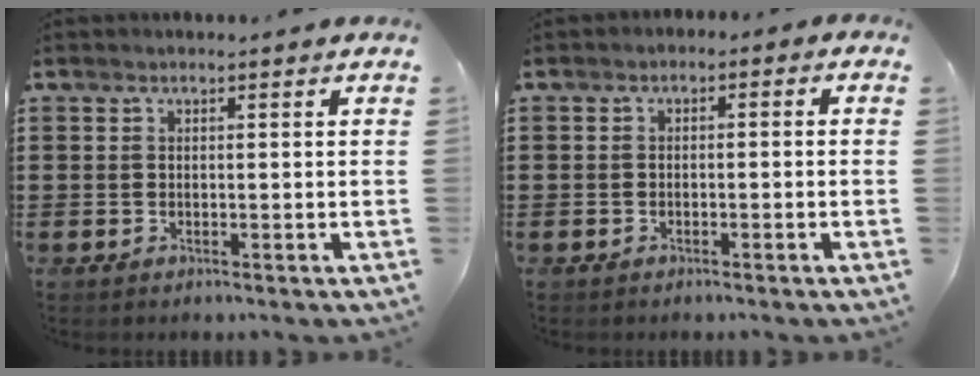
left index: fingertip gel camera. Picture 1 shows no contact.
{"total": 1.5, "force": [-1.4, 0.5, 0.1], "torque": [-0.007, 0.004, -0.032]}